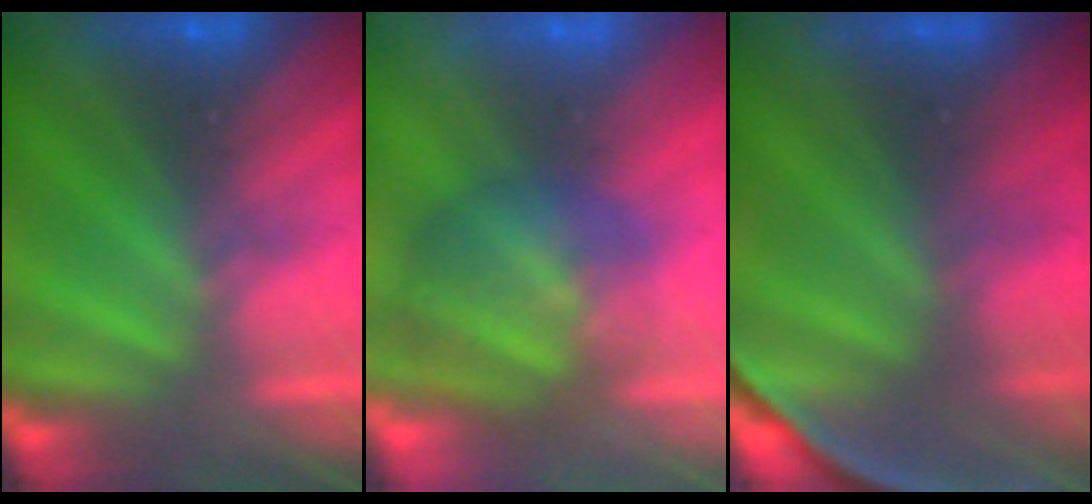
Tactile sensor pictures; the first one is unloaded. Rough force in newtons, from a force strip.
{"total": 2.9}
{"total": 6.7}